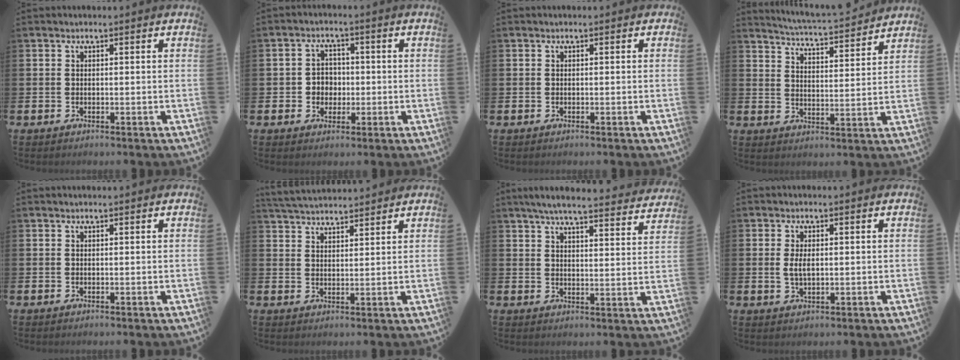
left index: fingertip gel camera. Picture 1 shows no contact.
{"total": 3.1, "force": [-0.2, 3.0, 0.9], "torque": [-0.016, 0.003, -0.012]}
{"total": 0.0}
{"total": 5.0, "force": [4.9, -0.4, 0.5], "torque": [-0.025, -0.044, 0.081]}
{"total": 0.0}
{"total": 4.1, "force": [4.0, 0.5, 0.3], "torque": [-0.024, -0.017, 0.075]}
{"total": 5.9, "force": [5.5, 0.2, 2.0], "torque": [-0.044, -0.036, 0.093]}
{"total": 2.6, "force": [0.3, 1.2, 2.2], "torque": [-0.033, -0.001, 0.001]}